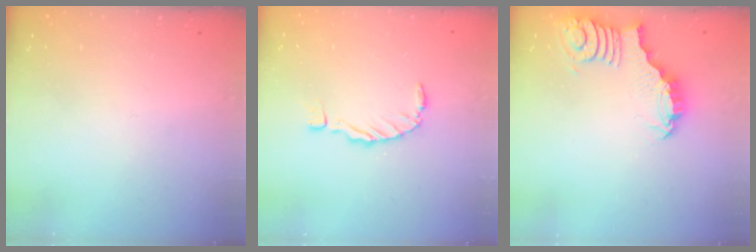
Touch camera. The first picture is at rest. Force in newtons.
{"total": 0.0}
{"total": 2.4, "press": 2.4, "slide": 0.3}